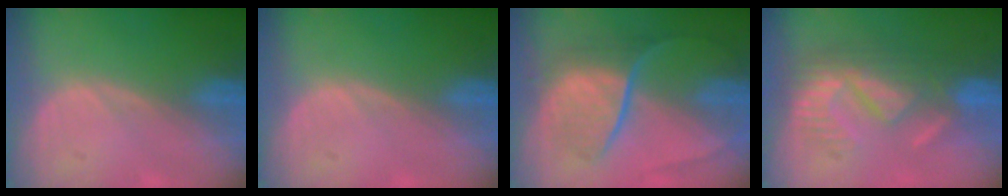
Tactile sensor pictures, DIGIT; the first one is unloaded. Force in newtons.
{"total": 0.0}
{"total": 9.2, "press": 7.6, "slide": 5.2}
{"total": 9.2, "press": 8.0, "slide": 4.6}